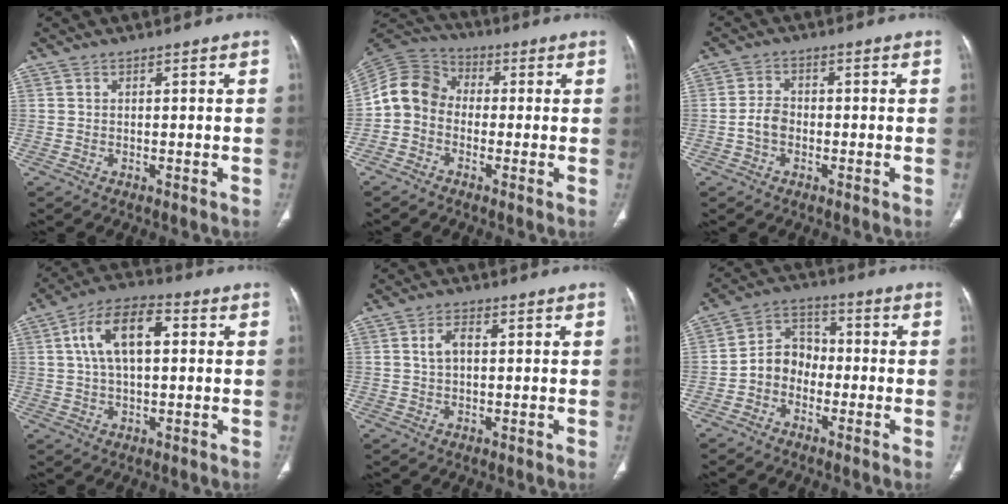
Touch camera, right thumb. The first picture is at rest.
{"total": 9.1, "force": [-1.4, 7.7, 4.7], "torque": [-0.083, 0.034, -0.043]}
{"total": 3.6, "force": [-1.1, 2.6, 2.3], "torque": [-0.038, 0.013, -0.026]}
{"total": 12.3, "force": [2.6, 6.3, 10.3], "torque": [-0.181, 0.021, 0.040]}
{"total": 3.6, "force": [0.8, 2.1, 2.8], "torque": [-0.058, 0.009, 0.016]}
{"total": 7.4, "force": [-2.2, 6.1, 3.6], "torque": [-0.037, 0.036, -0.054]}